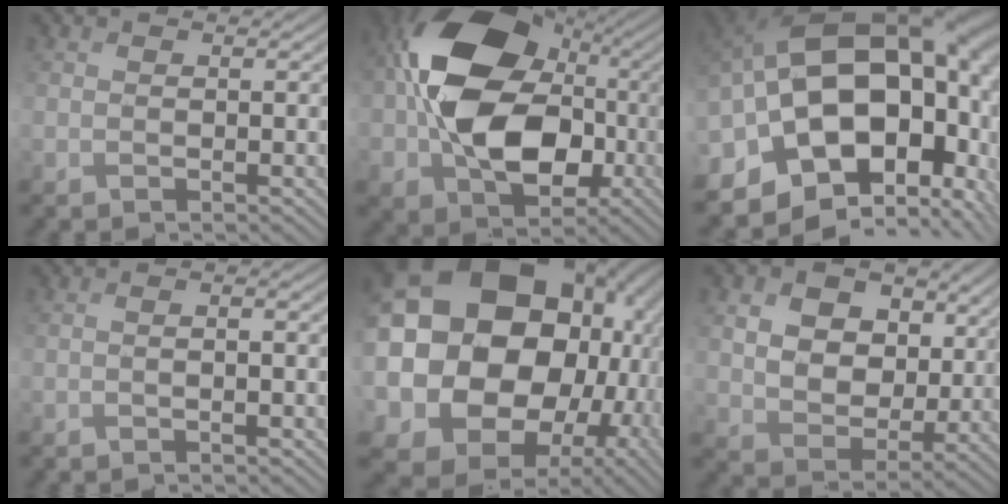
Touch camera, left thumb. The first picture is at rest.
{"total": 17.3, "force": [-0.5, 12.8, 11.7], "torque": [-0.204, -0.003, -0.013]}
{"total": 22.2, "force": [-2.3, 15.4, 15.8], "torque": [-0.290, -0.029, -0.028]}
{"total": 3.1, "force": [-0.6, 0.9, 2.9], "torque": [-0.044, 0.001, -0.015]}
{"total": 25.8, "force": [3.4, 22.0, 13.1], "torque": [-0.332, -0.017, 0.059]}
{"total": 11.4, "force": [4.1, 8.4, 6.6], "torque": [-0.160, -0.001, 0.067]}